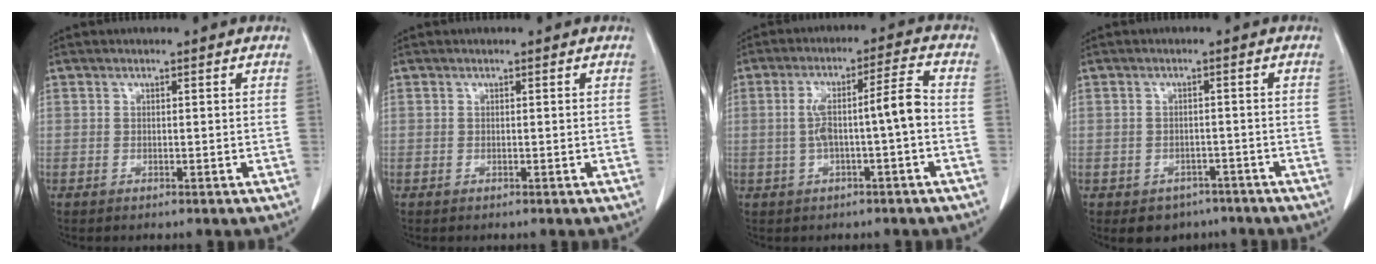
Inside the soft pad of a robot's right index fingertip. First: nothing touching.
{"total": 0.0}
{"total": 7.7, "force": [-0.9, 0.4, 7.7], "torque": [-0.141, 0.028, -0.012]}
{"total": 4.4, "force": [-3.0, 3.2, 0.6], "torque": [0.001, 0.011, -0.037]}